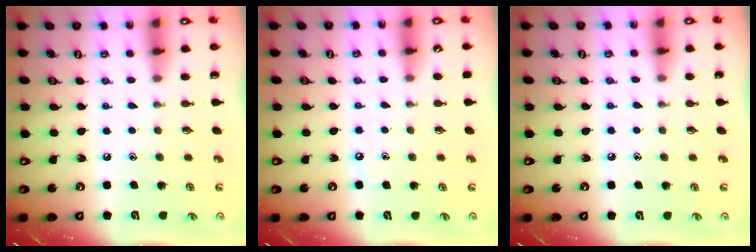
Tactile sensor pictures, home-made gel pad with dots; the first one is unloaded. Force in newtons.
{"total": 2.6, "press": 2.6, "slide": 0.4}
{"total": 4.2, "press": 4.2, "slide": 0.7}